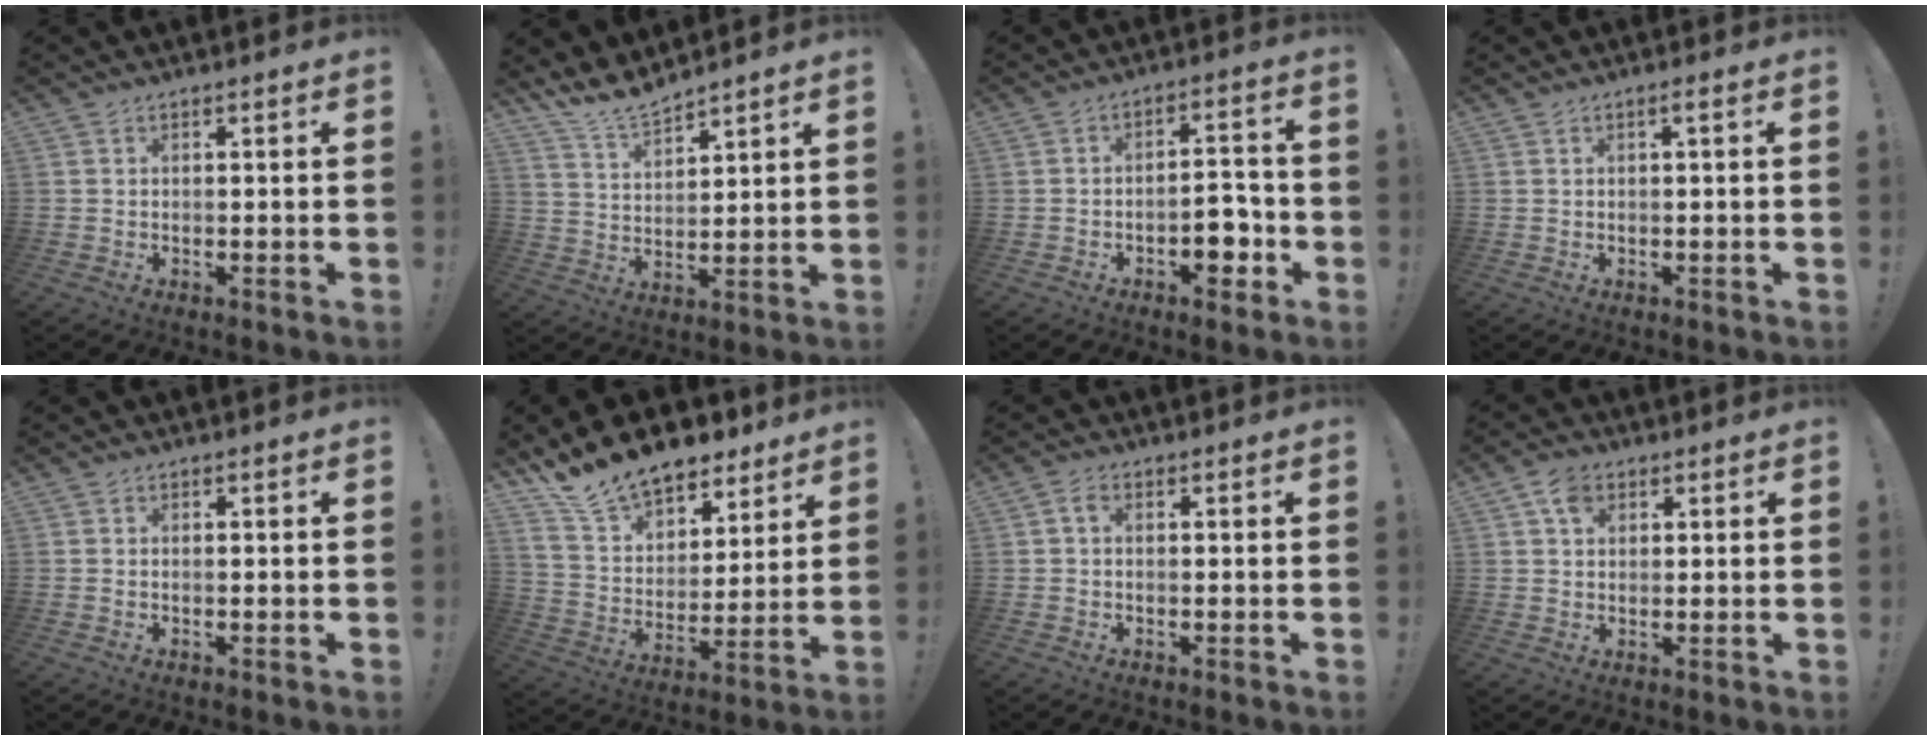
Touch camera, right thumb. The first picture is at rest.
{"total": 9.0, "force": [8.4, 1.7, 2.5], "torque": [-0.059, -0.059, 0.161]}
{"total": 8.0, "force": [-3.4, 4.3, 5.9], "torque": [-0.065, 0.019, -0.057]}
{"total": 1.2, "force": [-0.1, -0.2, 1.2], "torque": [-0.017, -0.001, -0.006]}
{"total": 0.0}
{"total": 15.9, "force": [13.3, 7.0, 5.1], "torque": [-0.098, -0.100, 0.246]}
{"total": 1.9, "force": [0.0, 1.2, 1.4], "torque": [-0.028, 0.007, 0.001]}
{"total": 5.4, "force": [2.7, 3.8, 2.8], "torque": [-0.039, -0.005, 0.049]}